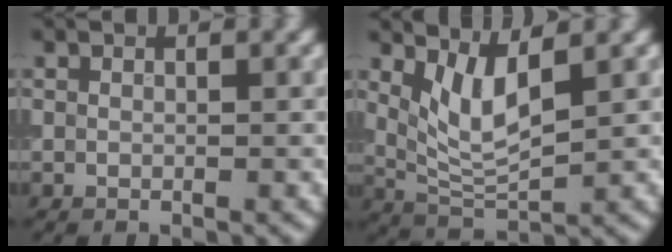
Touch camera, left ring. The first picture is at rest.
{"total": 4.1, "force": [1.8, 1.2, 3.5], "torque": [-0.079, -0.011, 0.042]}